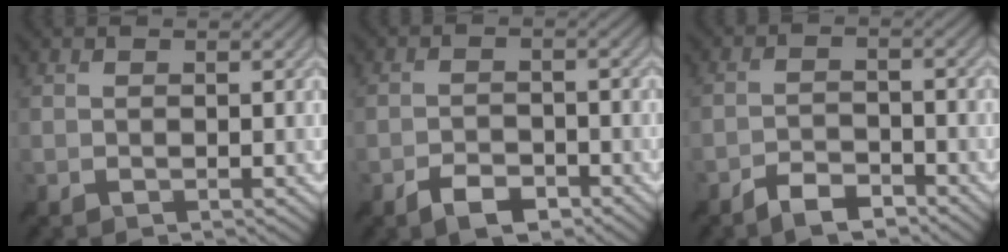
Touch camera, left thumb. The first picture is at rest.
{"total": 3.7, "force": [-2.8, 1.6, 1.9], "torque": [-0.033, -0.003, -0.051]}
{"total": 4.0, "force": [-3.5, 1.2, 1.8], "torque": [-0.034, 0.000, -0.065]}